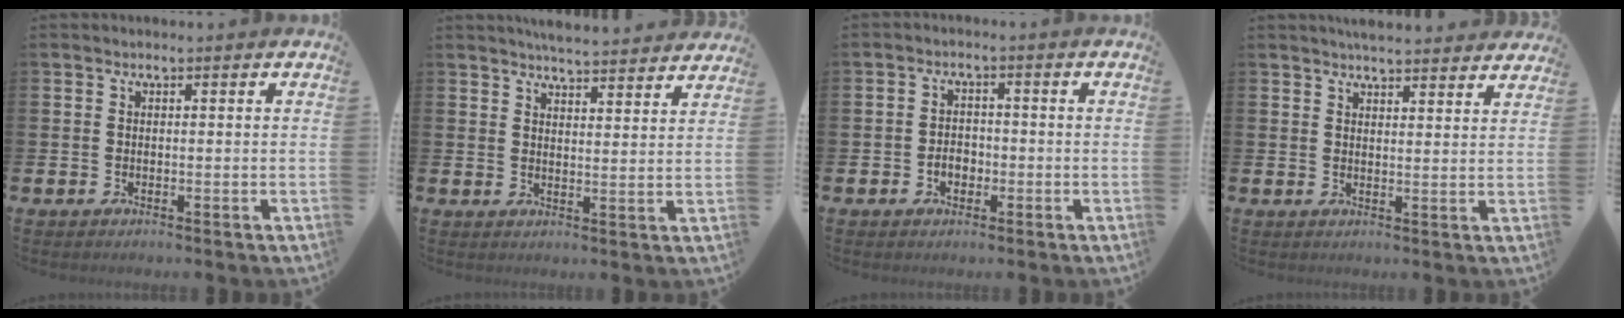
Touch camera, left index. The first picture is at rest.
{"total": 4.7, "force": [4.7, 0.1, 0.4], "torque": [-0.015, -0.029, 0.083]}
{"total": 2.4, "force": [-0.9, 1.8, 1.3], "torque": [-0.011, -0.003, -0.023]}
{"total": 4.0, "force": [3.9, 0.4, 0.4], "torque": [-0.013, -0.019, 0.072]}